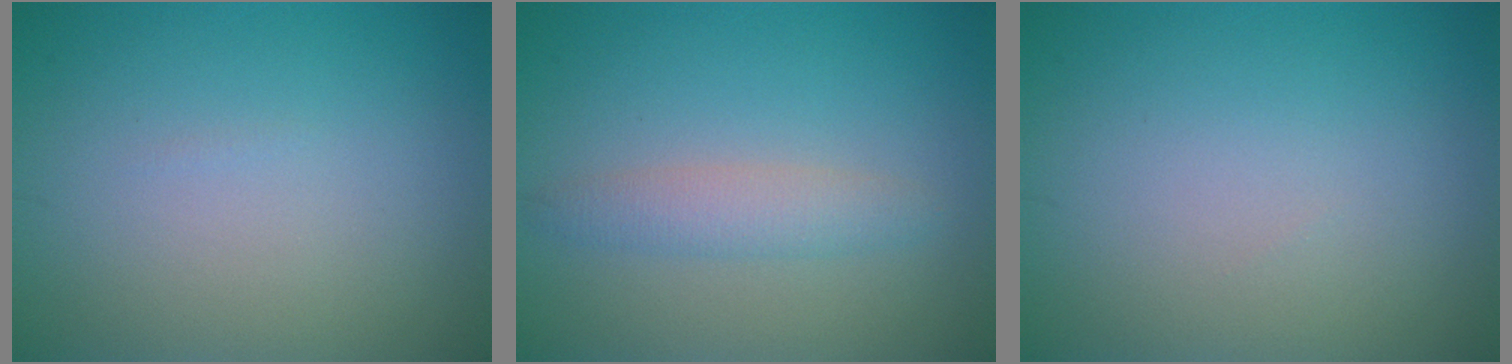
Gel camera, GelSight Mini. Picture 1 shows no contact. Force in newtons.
{"total": 2.2, "press": 2.2, "slide": 0.0}
{"total": 0.0}